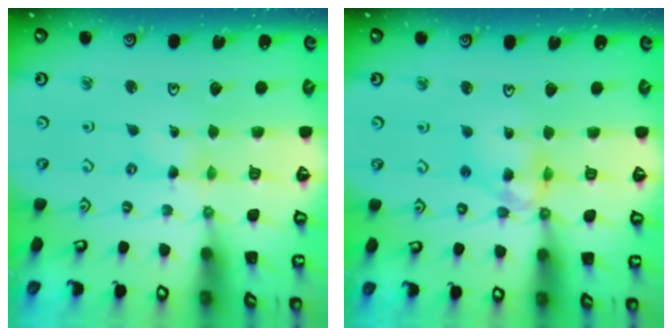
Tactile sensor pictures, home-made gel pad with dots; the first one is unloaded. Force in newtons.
{"total": 11.5, "press": 11.5, "slide": 1.0}